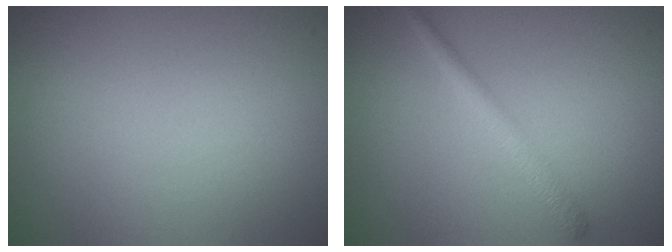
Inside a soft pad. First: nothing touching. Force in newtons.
{"total": 1.9, "press": 1.9, "slide": 0.1}